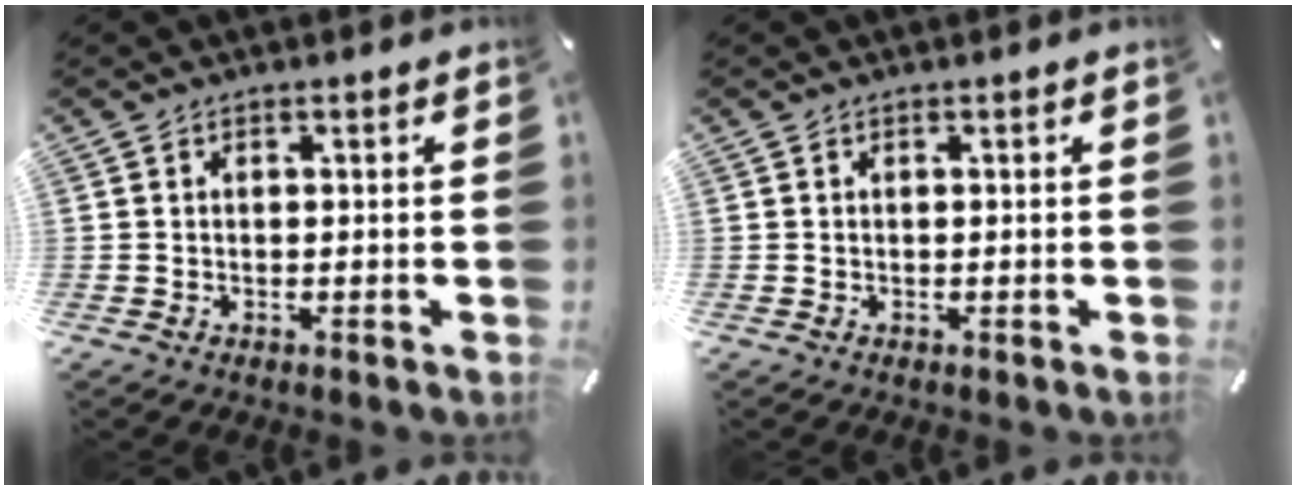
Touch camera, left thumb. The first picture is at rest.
{"total": 0.0}